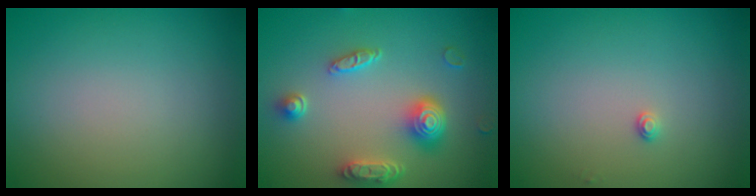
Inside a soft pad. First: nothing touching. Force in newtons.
{"total": 4.7, "press": 3.8, "slide": 2.8}
{"total": 0.8, "press": 0.8, "slide": 0.0}